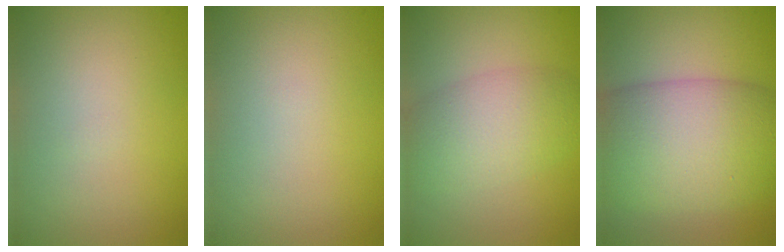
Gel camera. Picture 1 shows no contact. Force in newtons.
{"total": 0.0}
{"total": 5.2, "press": 5.2, "slide": 0.4}
{"total": 11.1, "press": 11.1, "slide": 0.4}